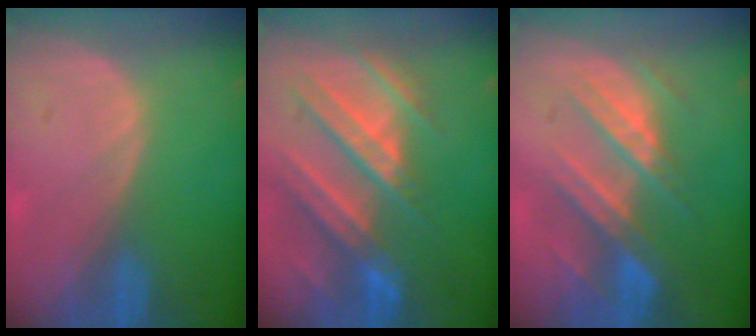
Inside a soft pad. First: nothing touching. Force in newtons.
{"total": 10.8, "press": 9.7, "slide": 4.8}
{"total": 9.0, "press": 7.9, "slide": 4.2}